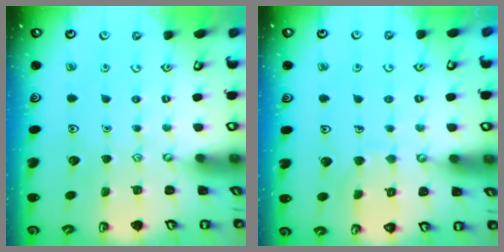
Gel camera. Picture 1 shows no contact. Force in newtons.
{"total": 5.6, "press": 5.6, "slide": 0.5}